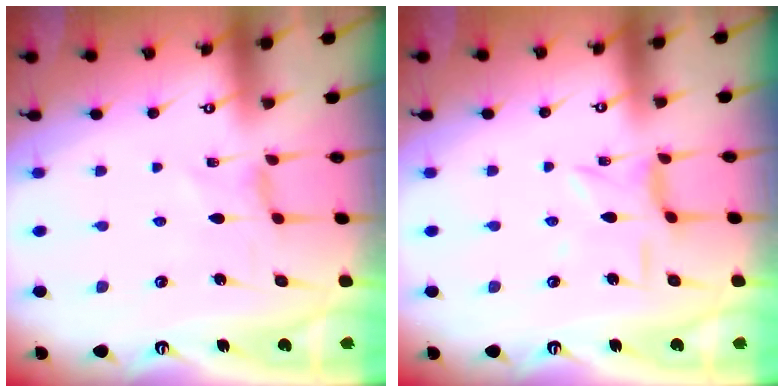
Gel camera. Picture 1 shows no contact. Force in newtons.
{"total": 2.4, "press": 2.4, "slide": 0.4}